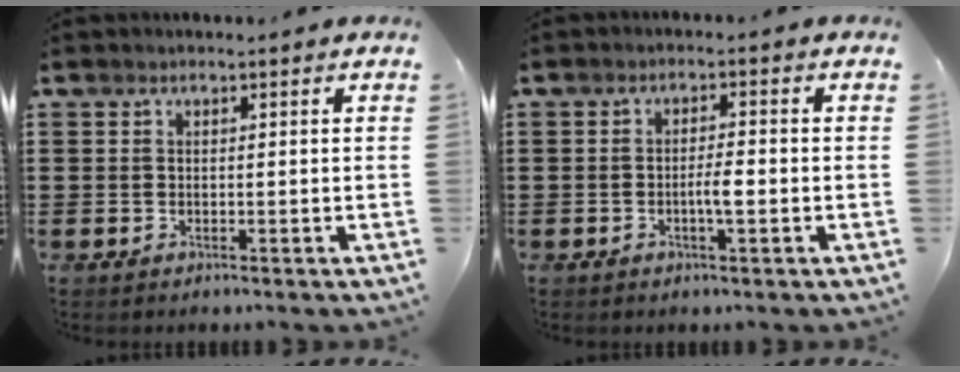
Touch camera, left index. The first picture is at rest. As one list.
[{"total": 3.2, "force": [-0.8, 0.7, 3.0], "torque": [-0.053, 0.004, -0.016]}]